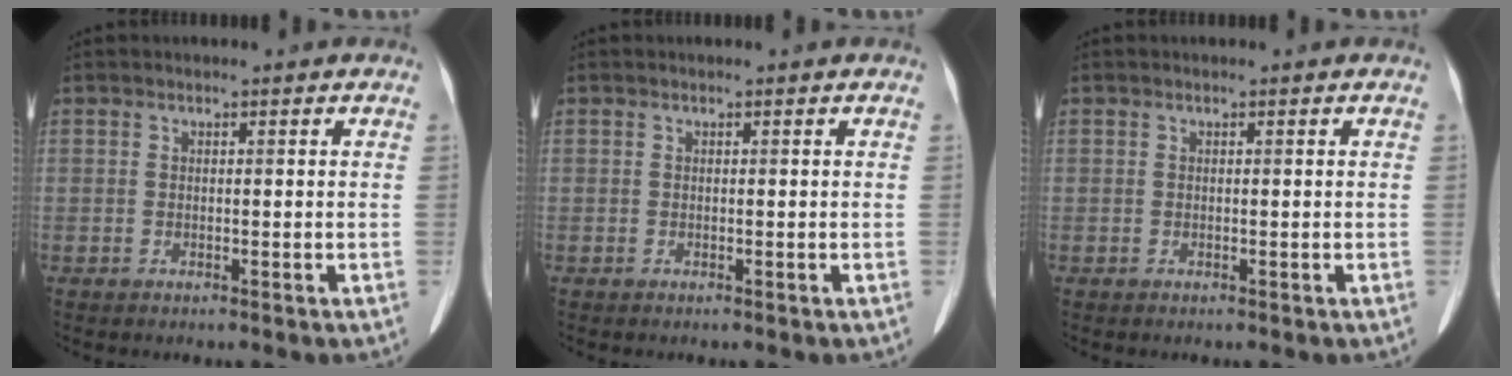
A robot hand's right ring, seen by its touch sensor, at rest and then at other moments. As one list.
[{"total": 0.0}, {"total": 0.0}]